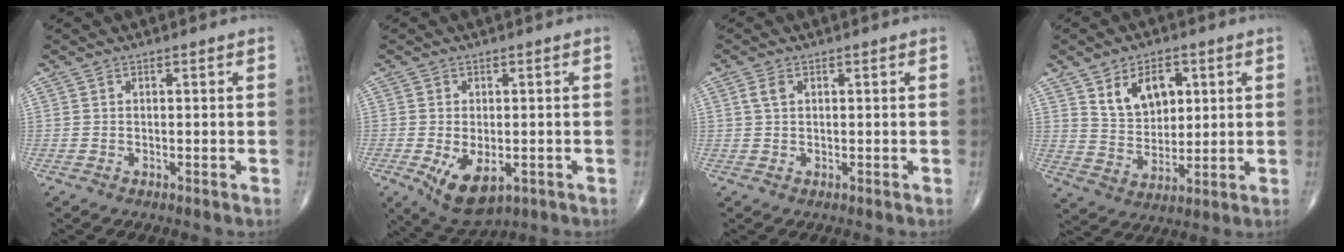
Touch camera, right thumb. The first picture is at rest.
{"total": 8.3, "force": [-2.5, 4.6, 6.4], "torque": [-0.101, -0.011, -0.027]}
{"total": 1.8, "force": [0.7, 1.1, 1.3], "torque": [-0.031, 0.006, 0.015]}
{"total": 10.2, "force": [4.1, 6.7, 6.5], "torque": [-0.080, -0.022, 0.080]}